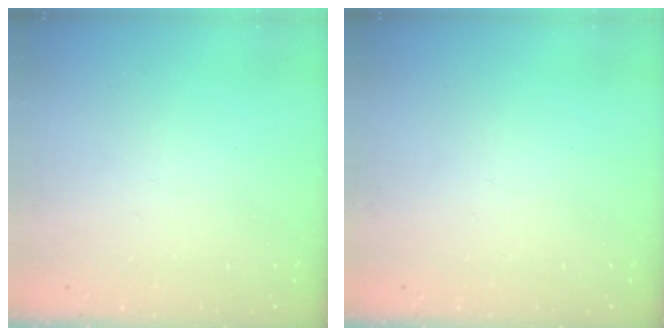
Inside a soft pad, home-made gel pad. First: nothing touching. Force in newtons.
{"total": 0.0}